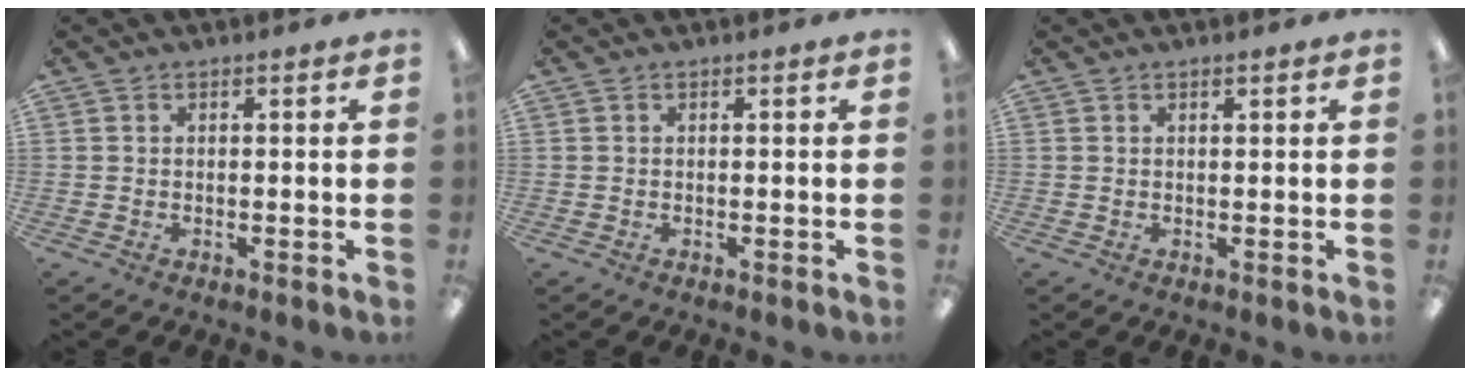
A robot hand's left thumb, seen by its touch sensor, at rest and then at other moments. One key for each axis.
{"total": 0.0}
{"total": 0.9, "fx": 0.7, "fy": 0.3, "fz": 0.4, "tx": -0.001, "ty": -0.003, "tz": 0.011}